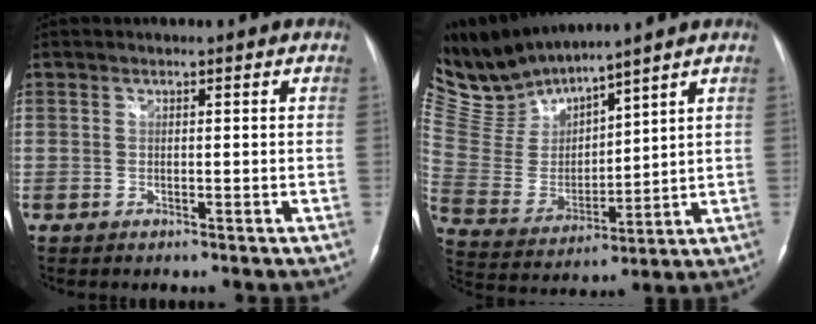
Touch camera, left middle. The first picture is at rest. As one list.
[{"total": 10.0, "force": [9.9, 0.3, 1.1], "torque": [-0.059, 0.005, 0.226]}]